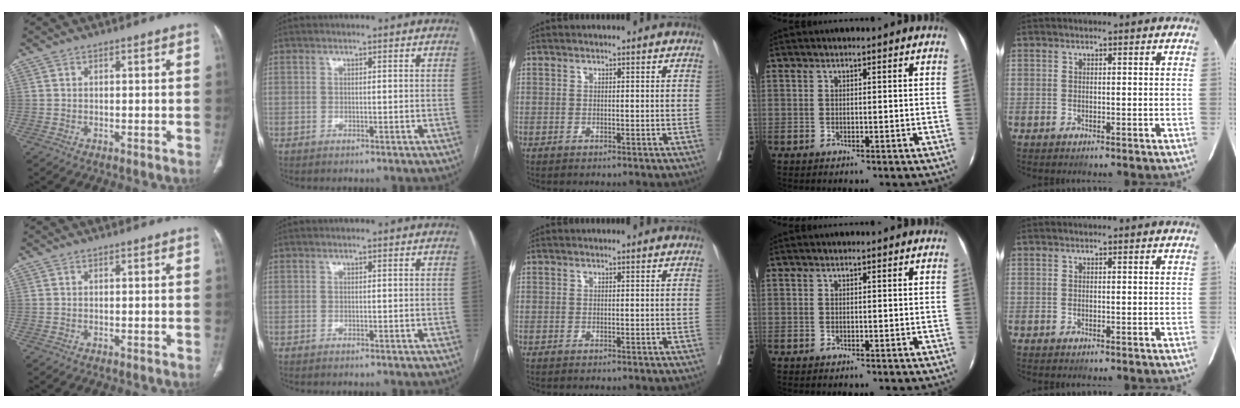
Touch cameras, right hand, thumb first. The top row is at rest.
{}